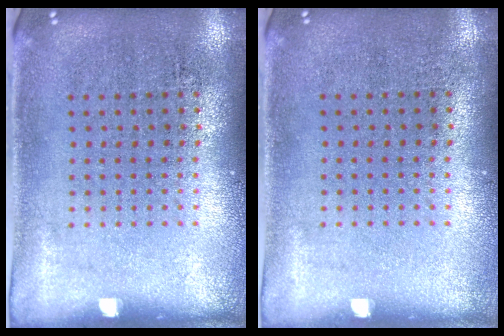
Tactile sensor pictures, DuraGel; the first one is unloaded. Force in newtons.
{"total": 0.0}